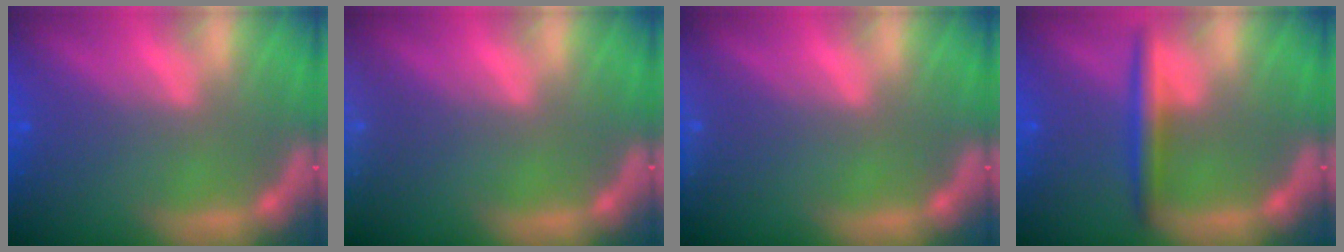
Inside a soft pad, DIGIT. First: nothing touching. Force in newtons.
{"total": 7.4}
{"total": 1.9}
{"total": 3.0}